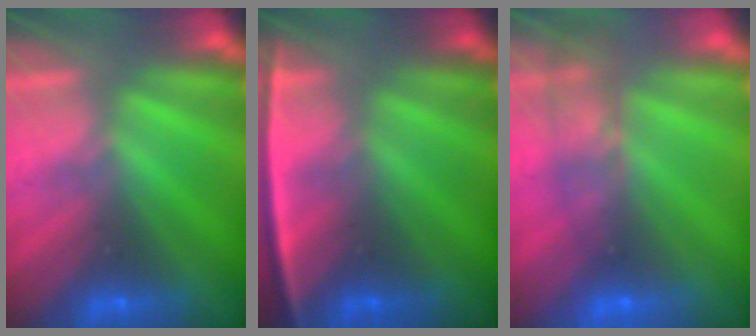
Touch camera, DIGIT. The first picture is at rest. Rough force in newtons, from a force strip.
{"total": 2.4}
{"total": 9.7}